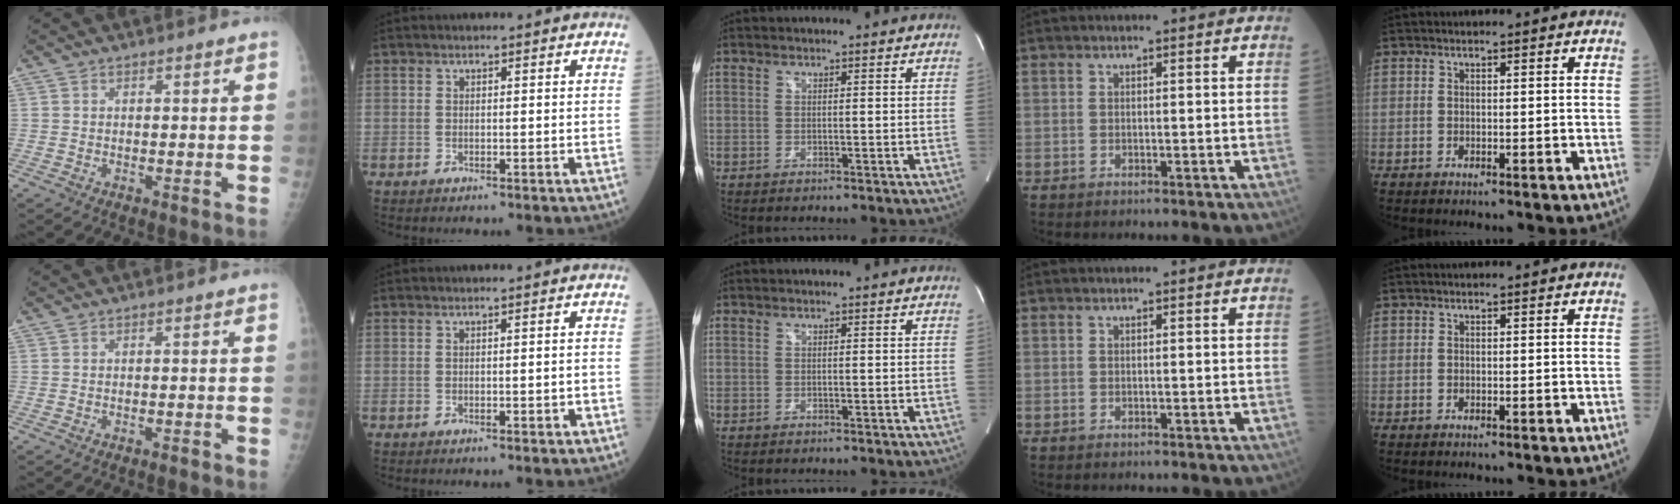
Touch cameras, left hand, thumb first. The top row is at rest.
{"thumb": {"total": 1.4, "force": [-1.1, 0.3, 0.8], "torque": [-0.017, 0.005, -0.008]}, "index": {"total": 1.0, "force": [-0.4, 0.2, 0.9], "torque": [-0.015, -0.001, -0.001]}}